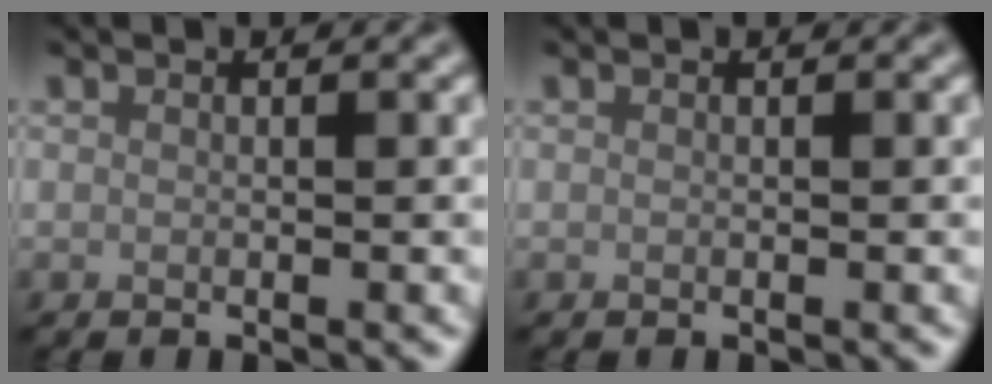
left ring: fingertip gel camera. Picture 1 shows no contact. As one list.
[{"total": 0.0}]